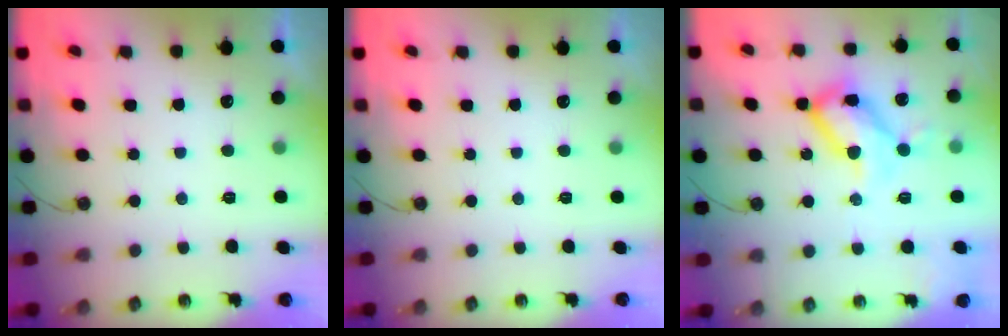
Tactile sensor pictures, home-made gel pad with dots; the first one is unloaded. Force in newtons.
{"total": 0.0}
{"total": 19.9, "press": 19.9, "slide": 1.7}